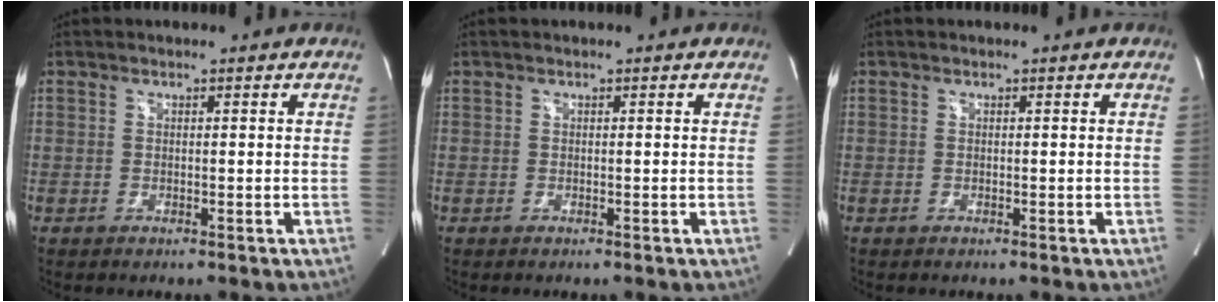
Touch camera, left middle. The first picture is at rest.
{"total": 0.0}
{"total": 0.0}